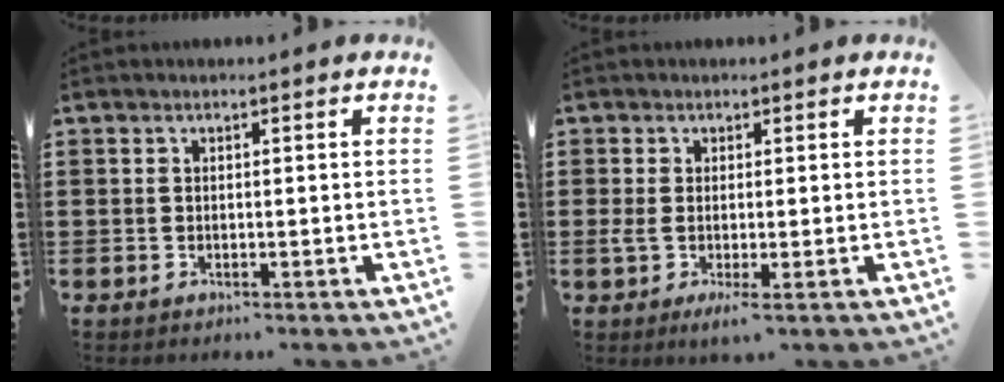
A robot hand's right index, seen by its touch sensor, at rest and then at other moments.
{"total": 2.4, "force": [-0.6, 0.5, 2.3], "torque": [-0.050, -0.004, -0.013]}